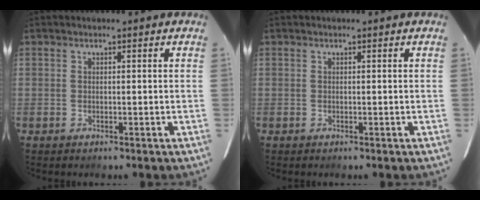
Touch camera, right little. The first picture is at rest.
{"total": 0.0}